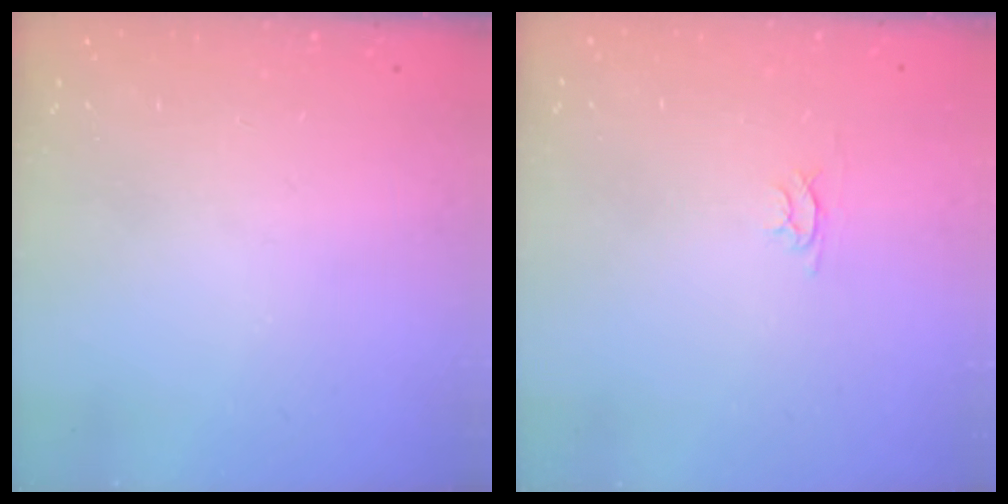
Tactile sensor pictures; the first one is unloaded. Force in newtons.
{"total": 2.4, "press": 2.4, "slide": 0.3}